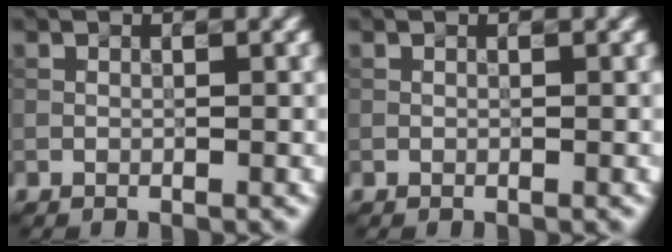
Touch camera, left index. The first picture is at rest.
{"total": 0.0}